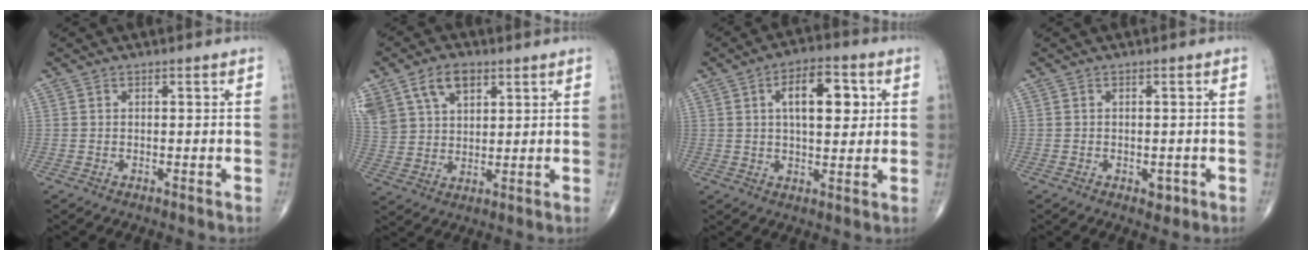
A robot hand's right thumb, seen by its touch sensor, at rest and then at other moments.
{"total": 13.5, "force": [7.0, 8.8, 7.5], "torque": [-0.152, -0.002, 0.138]}
{"total": 10.6, "force": [2.8, 5.0, 8.9], "torque": [-0.111, 0.001, 0.039]}
{"total": 1.8, "force": [-0.7, 1.2, 1.2], "torque": [-0.006, 0.000, -0.007]}